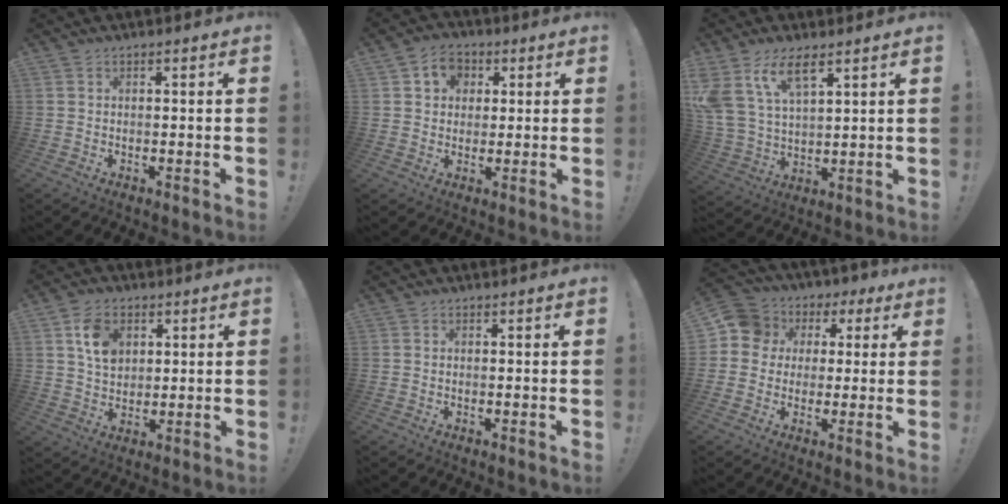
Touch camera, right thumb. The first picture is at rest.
{"total": 7.6, "force": [2.4, 6.5, 3.1], "torque": [-0.048, 0.000, 0.047]}
{"total": 12.1, "force": [7.7, 5.6, 7.4], "torque": [-0.175, -0.027, 0.145]}
{"total": 8.7, "force": [3.5, 6.4, 4.9], "torque": [-0.074, -0.003, 0.068]}
{"total": 0.0}
{"total": 9.2, "force": [1.6, 8.5, 2.9], "torque": [-0.041, 0.002, 0.036]}